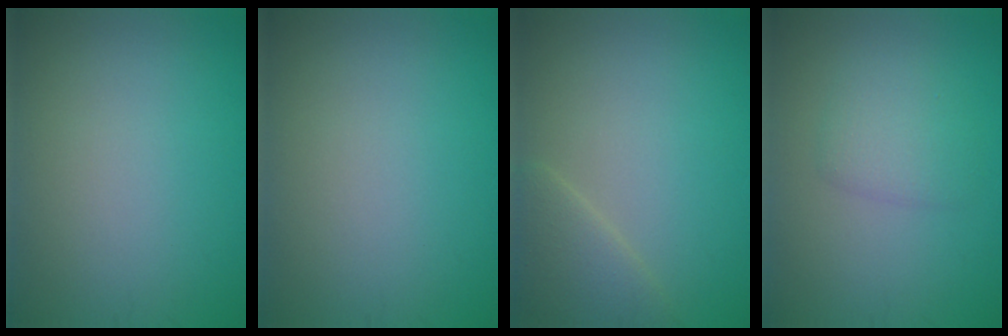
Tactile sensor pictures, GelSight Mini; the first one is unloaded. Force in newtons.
{"total": 0.0}
{"total": 2.5, "press": 2.5, "slide": 0.2}
{"total": 2.4, "press": 2.4, "slide": 0.1}